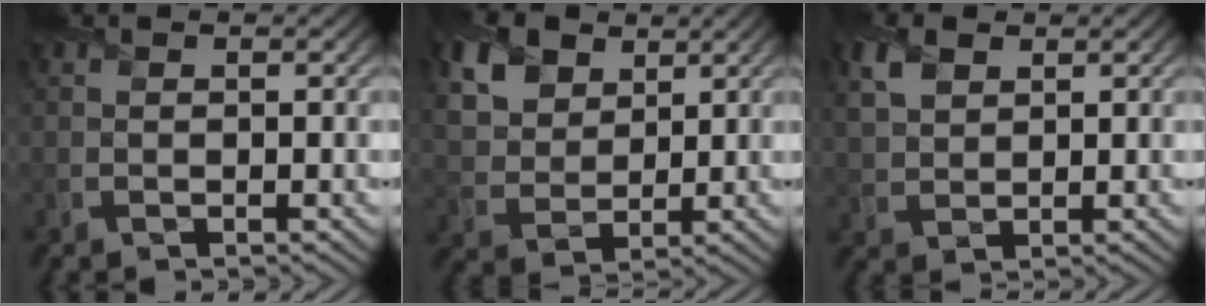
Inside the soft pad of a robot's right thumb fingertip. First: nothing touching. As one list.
[{"total": 8.3, "force": [4.1, 5.6, 4.6], "torque": [-0.138, 0.009, 0.078]}, {"total": 4.8, "force": [2.3, 3.0, 3.0], "torque": [-0.082, 0.007, 0.049]}]